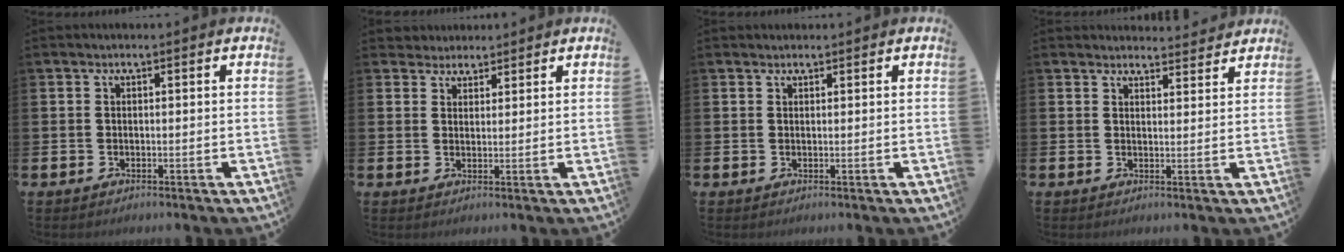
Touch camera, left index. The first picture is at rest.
{"total": 3.1, "force": [2.8, 1.3, -0.4], "torque": [0.004, -0.009, 0.049]}
{"total": 0.9, "force": [0.8, 0.3, -0.1], "torque": [0.017, -0.003, 0.012]}
{"total": 3.0, "force": [3.0, 0.4, -0.2], "torque": [0.013, -0.025, 0.050]}